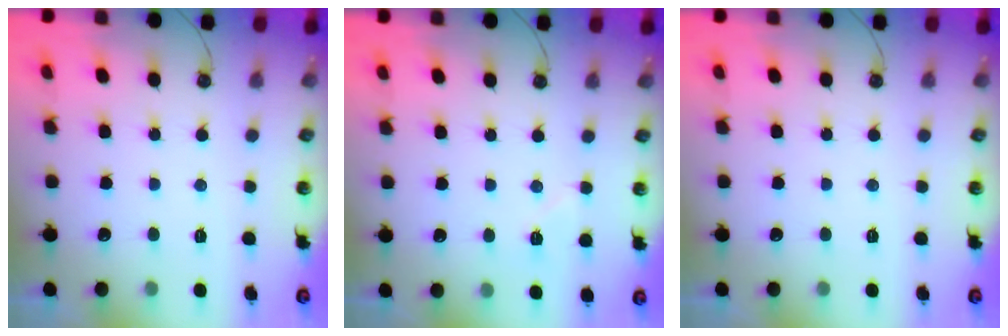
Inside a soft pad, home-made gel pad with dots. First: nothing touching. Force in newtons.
{"total": 5.7, "press": 5.3, "slide": 2.0}
{"total": 0.0}